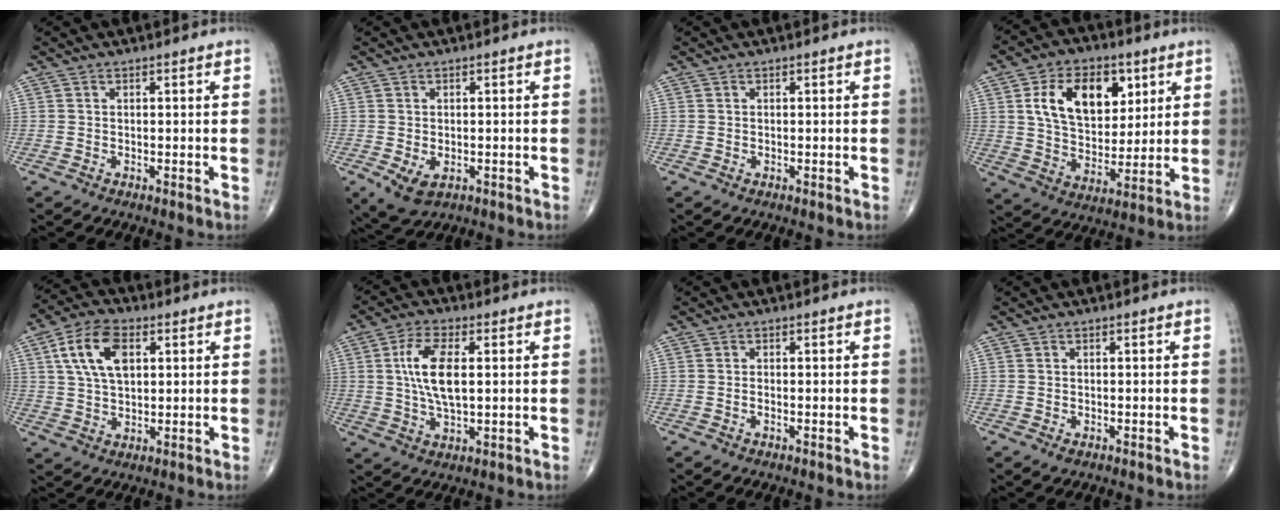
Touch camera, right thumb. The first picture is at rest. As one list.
[{"total": 4.7, "force": [-1.4, 3.0, 3.4], "torque": [-0.058, -0.006, -0.012]}, {"total": 0.0}, {"total": 16.2, "force": [5.6, 10.3, 11.2], "torque": [-0.145, -0.019, 0.104]}, {"total": 10.7, "force": [3.2, 6.3, 8.0], "torque": [-0.137, 0.005, 0.056]}, {"total": 9.8, "force": [1.4, 4.1, 8.8], "torque": [-0.174, -0.005, 0.026]}, {"total": 0.6, "force": [-0.2, 0.2, 0.5], "torque": [-0.009, 0.000, -0.004]}, {"total": 0.9, "force": [-0.4, 0.5, 0.6], "torque": [-0.008, -0.002, -0.005]}]